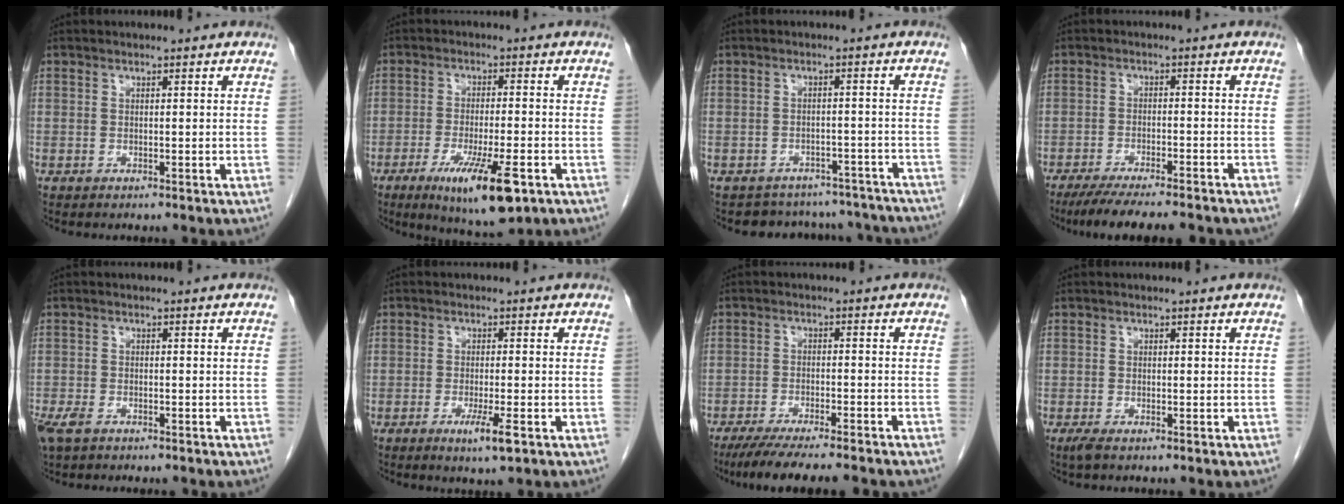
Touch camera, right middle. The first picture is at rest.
{"total": 11.3, "force": [-5.7, 1.7, 9.6], "torque": [-0.163, -0.028, -0.084]}
{"total": 12.3, "force": [-11.3, 4.6, 1.2], "torque": [-0.013, 0.028, -0.120]}
{"total": 13.7, "force": [-11.8, 1.6, 6.7], "torque": [-0.106, -0.023, -0.167]}
{"total": 4.8, "force": [-3.3, 2.2, 2.7], "torque": [-0.058, -0.010, -0.051]}
{"total": 3.8, "force": [-1.8, 0.0, 3.4], "torque": [-0.063, -0.012, -0.030]}
{"total": 12.7, "force": [-10.8, 0.6, 6.6], "torque": [-0.095, -0.028, -0.162]}
{"total": 1.1, "force": [-0.7, 0.2, 0.8], "torque": [-0.022, -0.005, -0.014]}